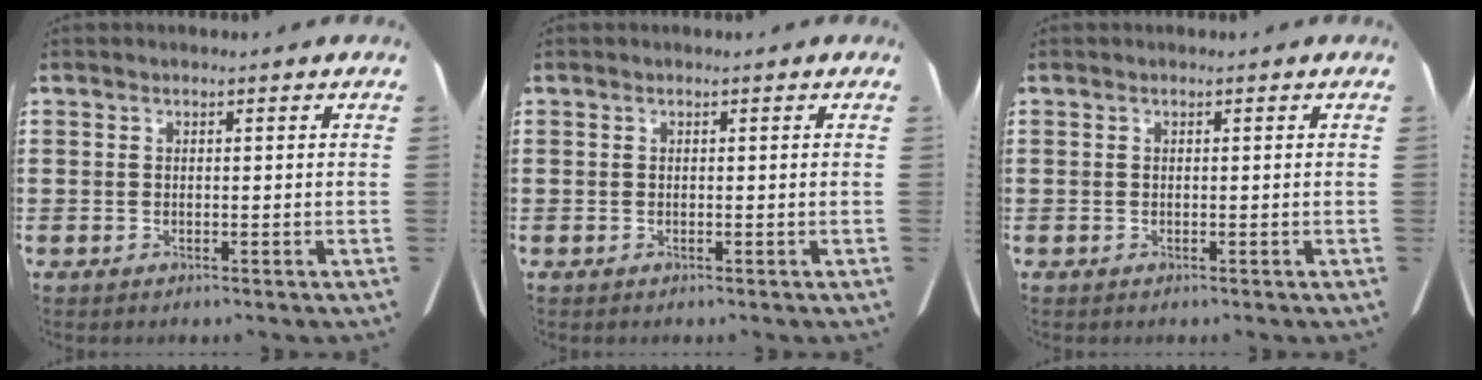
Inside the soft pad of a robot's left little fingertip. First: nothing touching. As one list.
[{"total": 0.0}, {"total": 0.0}]